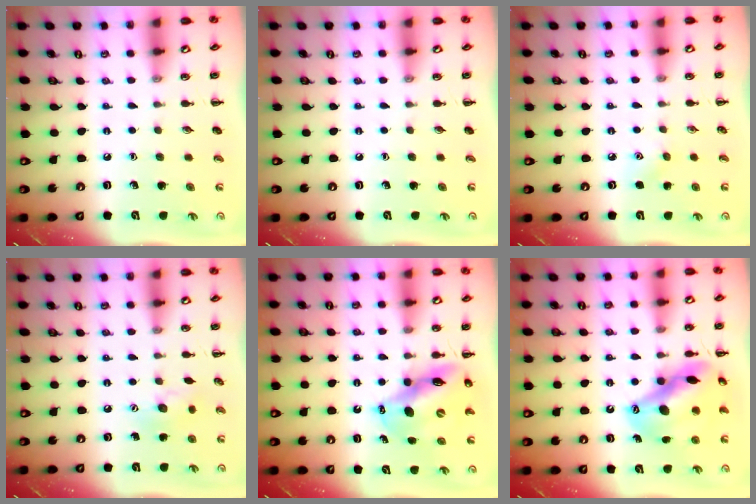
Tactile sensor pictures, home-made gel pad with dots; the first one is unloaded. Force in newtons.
{"total": 0.0}
{"total": 3.9, "press": 3.8, "slide": 0.9}
{"total": 7.9, "press": 7.8, "slide": 1.0}
{"total": 12.0, "press": 11.7, "slide": 2.7}
{"total": 15.6, "press": 15.0, "slide": 4.1}